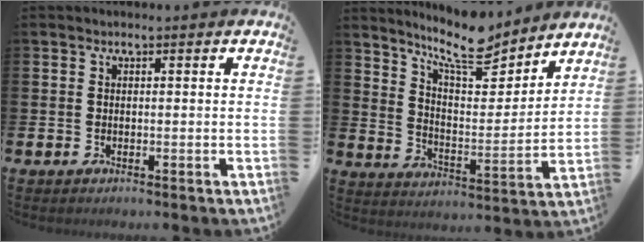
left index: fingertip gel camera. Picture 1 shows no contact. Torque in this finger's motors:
{"motor_torque": [1.08, -1.06, 0.62, 0.21]}